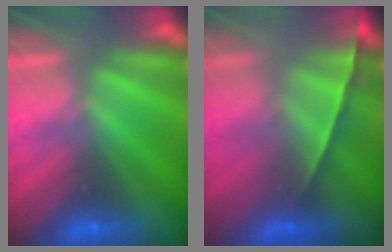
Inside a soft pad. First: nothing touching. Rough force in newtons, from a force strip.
{"total": 1.5}